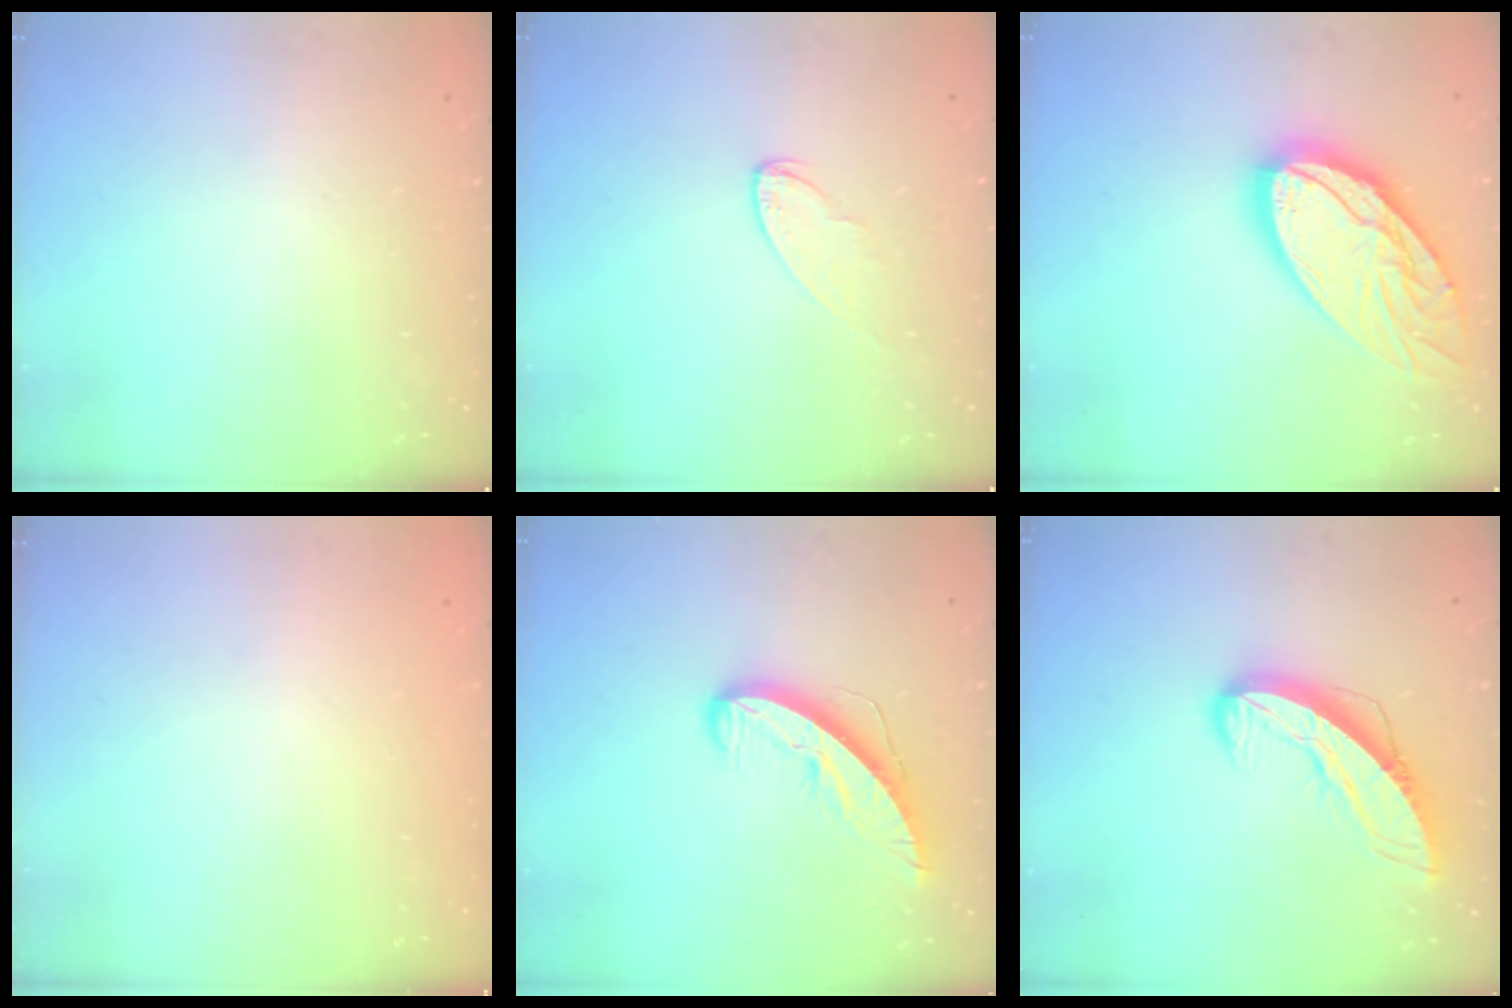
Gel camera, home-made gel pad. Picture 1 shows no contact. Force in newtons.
{"total": 4.9, "press": 4.9, "slide": 0.4}
{"total": 24.2, "press": 24.1, "slide": 2.4}
{"total": 0.0}
{"total": 9.7, "press": 9.6, "slide": 0.7}
{"total": 11.0, "press": 11.0, "slide": 1.2}